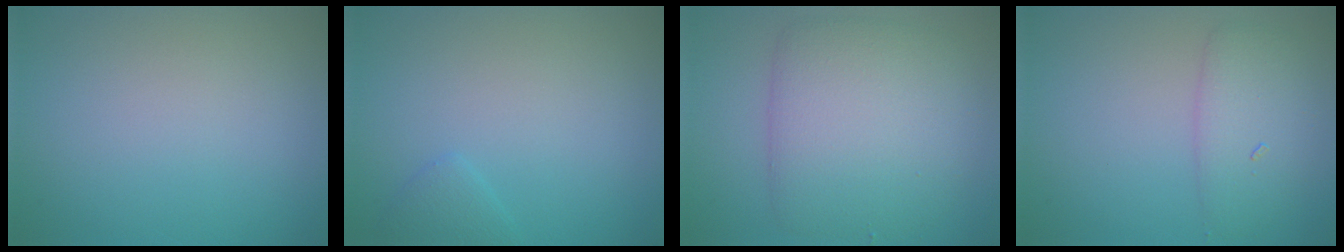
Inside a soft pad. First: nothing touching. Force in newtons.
{"total": 1.1, "press": 1.1, "slide": 0.1}
{"total": 7.0, "press": 7.0, "slide": 0.1}
{"total": 3.0, "press": 3.0, "slide": 0.1}